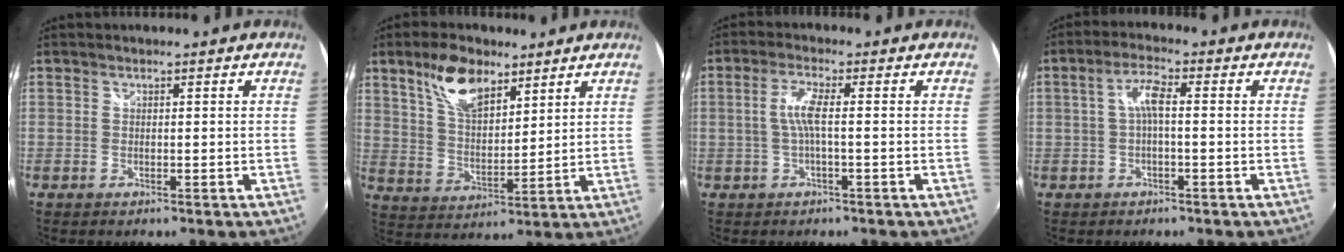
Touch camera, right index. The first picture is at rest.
{"total": 10.6, "force": [6.7, 4.8, 6.6], "torque": [-0.122, 0.013, 0.130]}
{"total": 4.0, "force": [-0.5, 0.0, 3.9], "torque": [-0.082, 0.003, -0.007]}
{"total": 4.1, "force": [-0.3, 0.8, 4.0], "torque": [-0.081, 0.013, -0.004]}